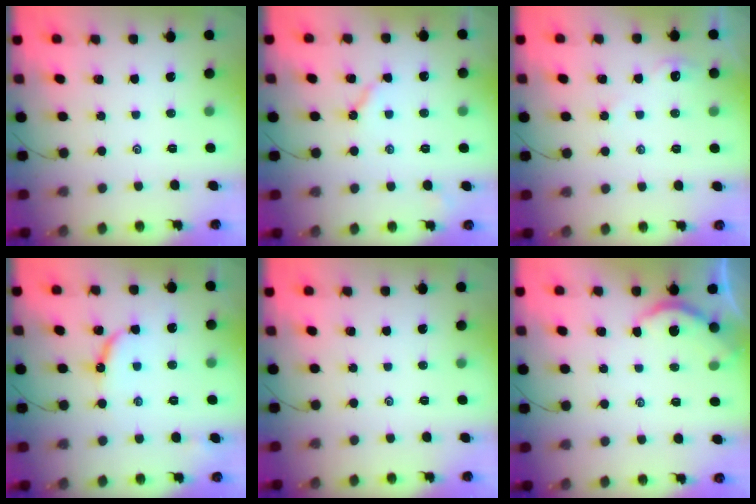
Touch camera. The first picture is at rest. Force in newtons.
{"total": 4.3, "press": 4.2, "slide": 0.6}
{"total": 1.9, "press": 1.8, "slide": 0.3}
{"total": 7.0, "press": 7.0, "slide": 0.3}
{"total": 0.0}
{"total": 4.3, "press": 4.3, "slide": 0.3}